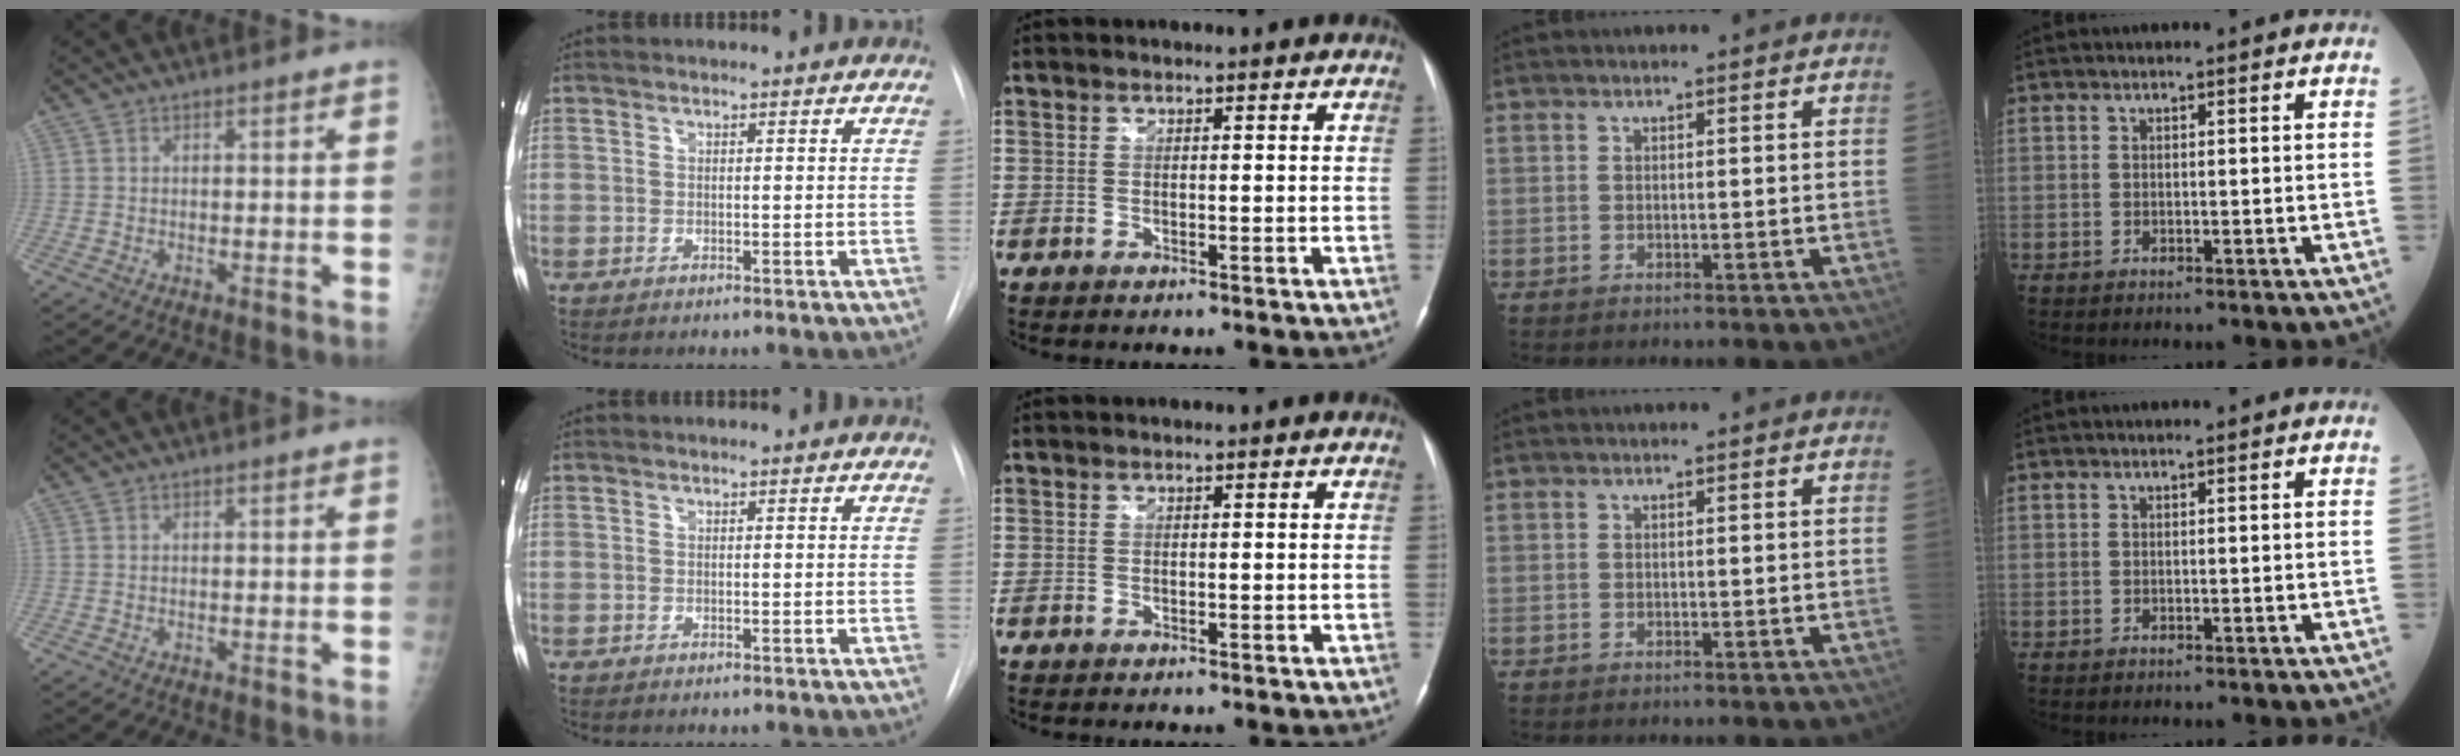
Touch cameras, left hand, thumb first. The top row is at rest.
{}